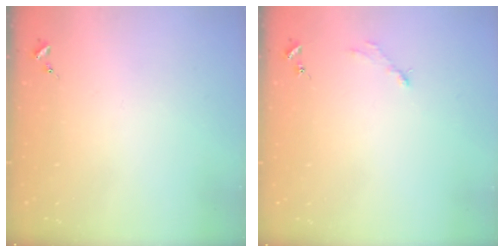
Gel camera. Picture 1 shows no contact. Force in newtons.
{"total": 2.8, "press": 2.8, "slide": 0.4}